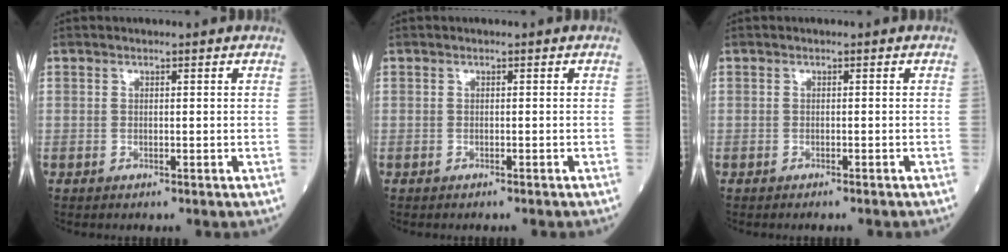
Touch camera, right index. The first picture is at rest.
{"total": 1.0, "force": [-0.9, -0.1, 0.4], "torque": [-0.006, 0.000, -0.012]}
{"total": 2.1, "force": [-1.8, -0.2, 0.9], "torque": [-0.014, 0.000, -0.022]}